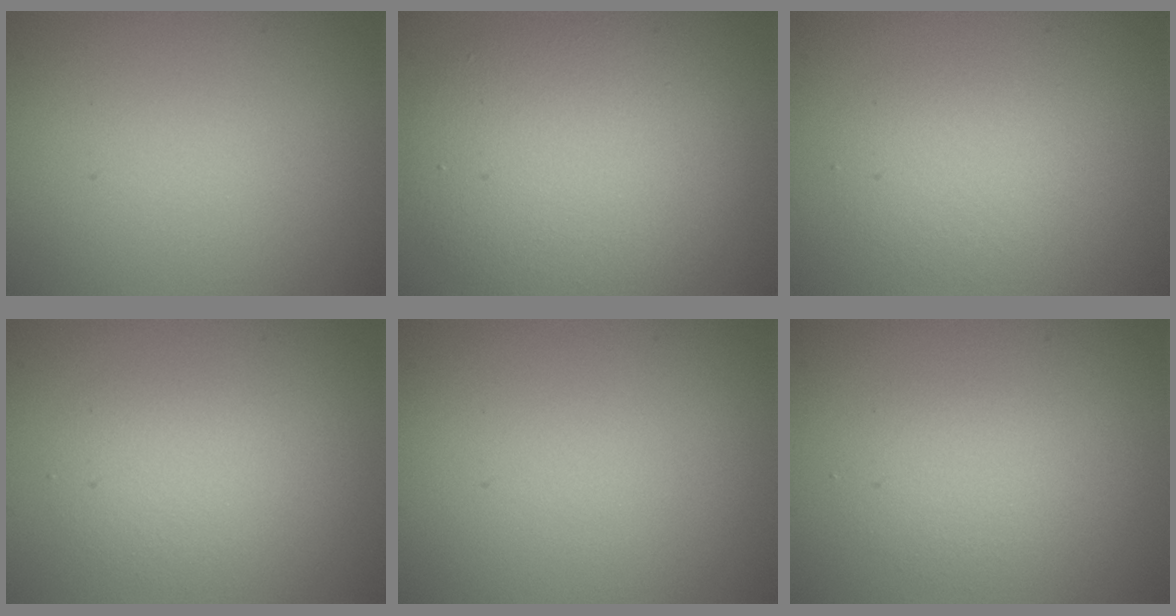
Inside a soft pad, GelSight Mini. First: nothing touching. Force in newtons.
{"total": 7.3, "press": 7.3, "slide": 0.4}
{"total": 2.5, "press": 2.5, "slide": 0.3}
{"total": 2.6, "press": 2.6, "slide": 0.2}
{"total": 0.0}
{"total": 1.9, "press": 1.9, "slide": 0.1}